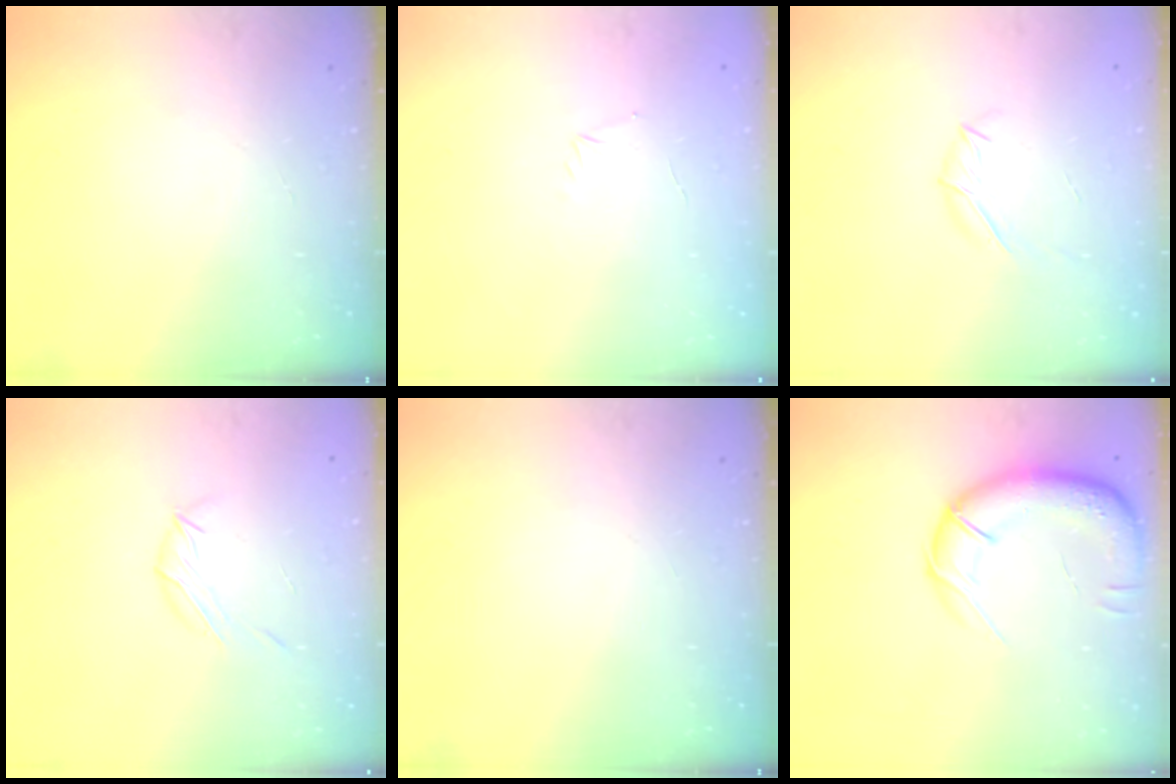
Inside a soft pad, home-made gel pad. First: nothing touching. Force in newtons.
{"total": 3.2, "press": 3.1, "slide": 0.8}
{"total": 6.0, "press": 5.9, "slide": 1.0}
{"total": 6.1, "press": 5.9, "slide": 1.4}
{"total": 0.0}
{"total": 15.8, "press": 15.3, "slide": 4.0}